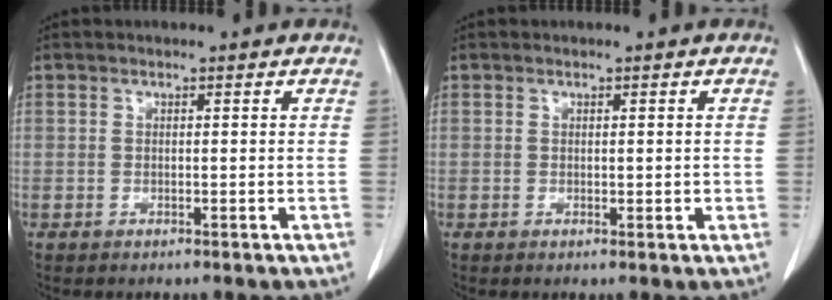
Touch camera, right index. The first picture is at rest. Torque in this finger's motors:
{"motor_torque": [0.06, 0.13, 0.06, 0.05]}